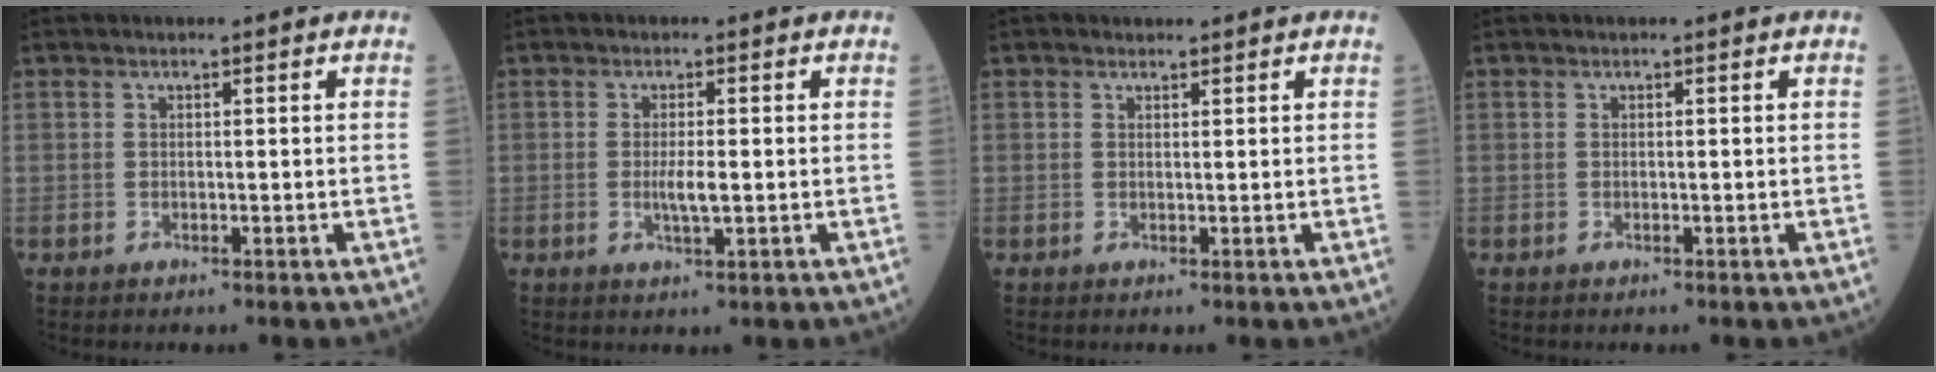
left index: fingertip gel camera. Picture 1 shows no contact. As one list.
[{"total": 2.6, "force": [-0.2, 0.3, 2.6], "torque": [-0.054, -0.005, -0.002]}, {"total": 0.8, "force": [0.8, 0.3, 0.0], "torque": [-0.009, -0.001, 0.012]}, {"total": 0.0}]